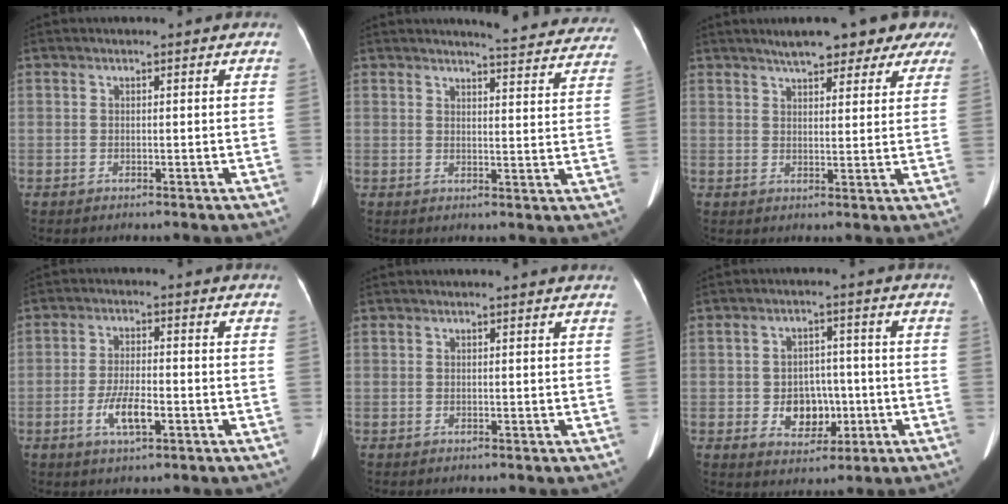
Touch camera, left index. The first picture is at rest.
{"total": 13.5, "force": [13.1, 1.6, 2.8], "torque": [-0.014, -0.051, 0.125]}
{"total": 11.3, "force": [8.8, 3.6, 6.2], "torque": [-0.067, 0.024, 0.102]}
{"total": 5.4, "force": [-2.1, 1.4, 4.7], "torque": [-0.099, -0.003, -0.035]}
{"total": 2.4, "force": [2.3, -0.2, 0.6], "torque": [-0.011, 0.006, 0.020]}
{"total": 6.4, "force": [-1.3, 4.8, 4.1], "torque": [-0.066, 0.010, -0.011]}